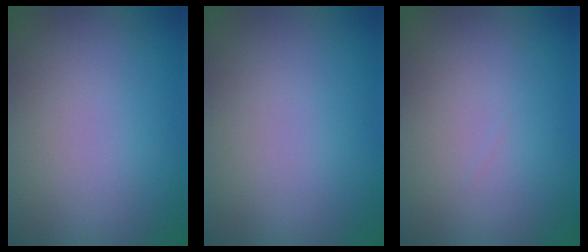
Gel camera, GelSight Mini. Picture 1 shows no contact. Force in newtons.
{"total": 0.0}
{"total": 0.0}